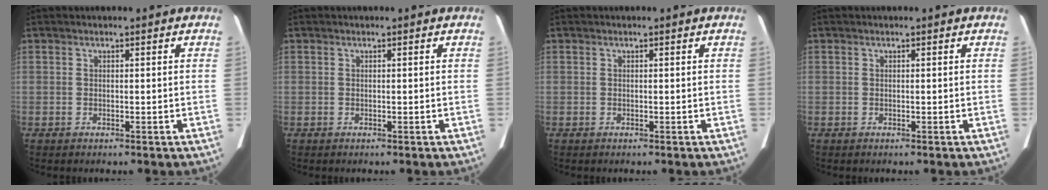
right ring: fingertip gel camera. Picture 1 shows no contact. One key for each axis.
{"total": 0.0}
{"total": 0.0}
{"total": 0.0}